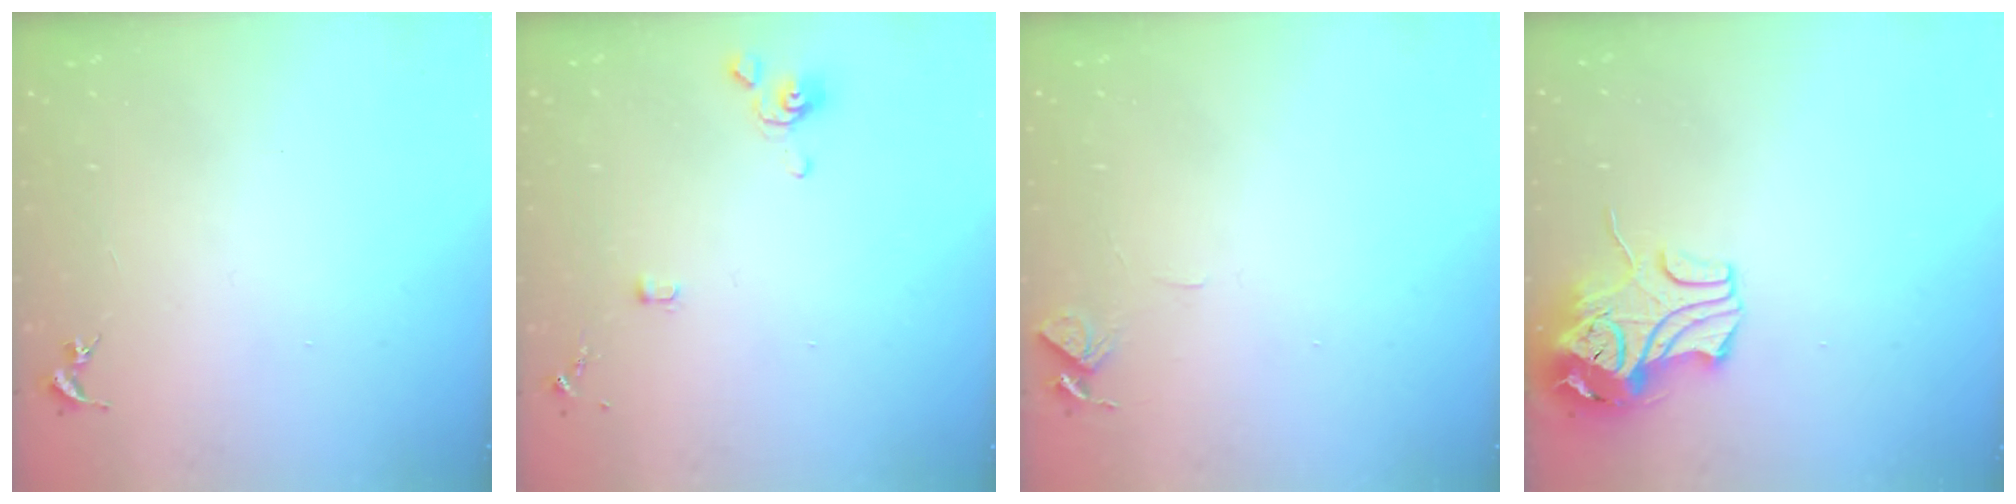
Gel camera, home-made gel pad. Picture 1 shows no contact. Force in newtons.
{"total": 3.6, "press": 3.5, "slide": 0.7}
{"total": 4.6, "press": 4.5, "slide": 0.4}
{"total": 10.8, "press": 10.6, "slide": 1.6}